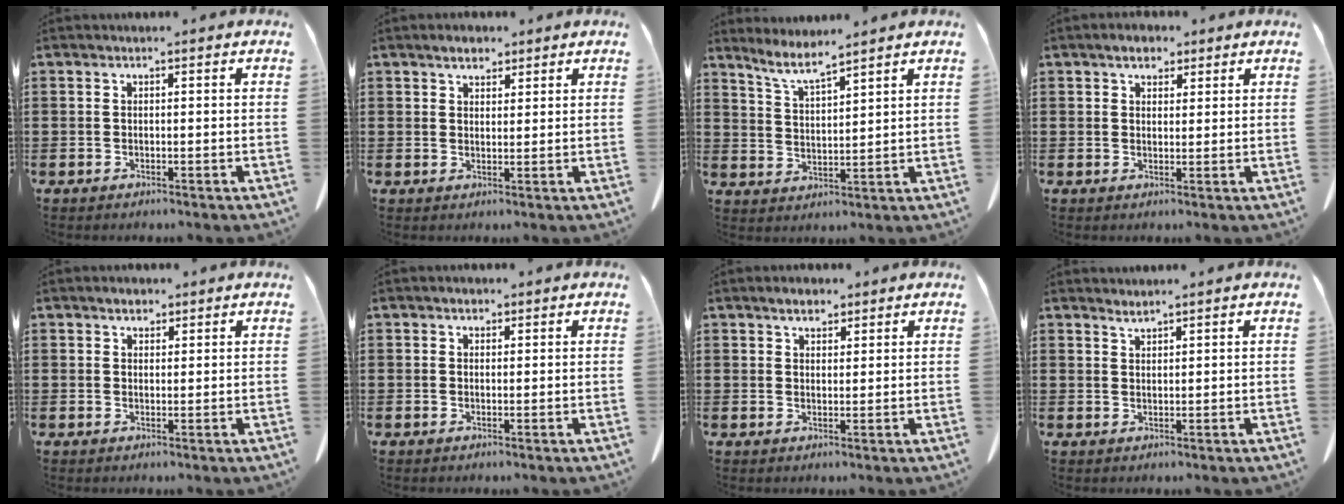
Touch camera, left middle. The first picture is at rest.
{"total": 2.9, "force": [2.5, 1.2, 1.0], "torque": [-0.017, 0.000, 0.046]}
{"total": 5.4, "force": [4.6, 0.0, 2.8], "torque": [-0.069, -0.019, 0.081]}
{"total": 3.3, "force": [2.5, 1.6, 1.3], "torque": [-0.025, 0.006, 0.046]}
{"total": 1.9, "force": [1.6, 0.8, 0.6], "torque": [-0.007, -0.001, 0.029]}
{"total": 1.1, "force": [0.8, 0.6, 0.3], "torque": [-0.001, 0.000, 0.014]}
{"total": 2.8, "force": [2.4, 1.0, 1.0], "torque": [-0.017, -0.001, 0.044]}
{"total": 1.5, "force": [1.4, -0.1, 0.2], "torque": [-0.007, -0.003, 0.029]}